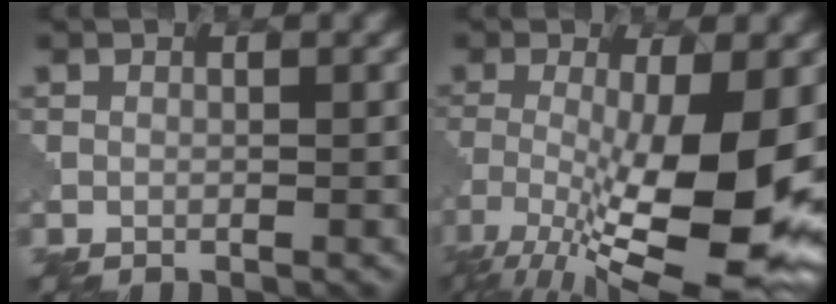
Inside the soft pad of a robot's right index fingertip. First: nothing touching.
{"total": 13.4, "force": [-4.4, 3.7, 12.1], "torque": [-0.217, -0.029, -0.068]}